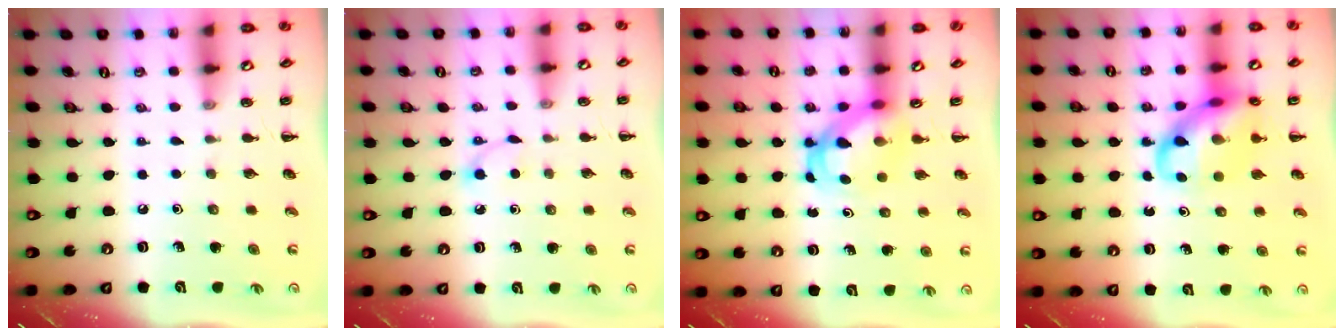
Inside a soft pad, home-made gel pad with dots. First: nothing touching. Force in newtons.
{"total": 2.8, "press": 2.7, "slide": 0.9}
{"total": 4.9, "press": 4.7, "slide": 1.2}
{"total": 13.6, "press": 13.4, "slide": 2.6}